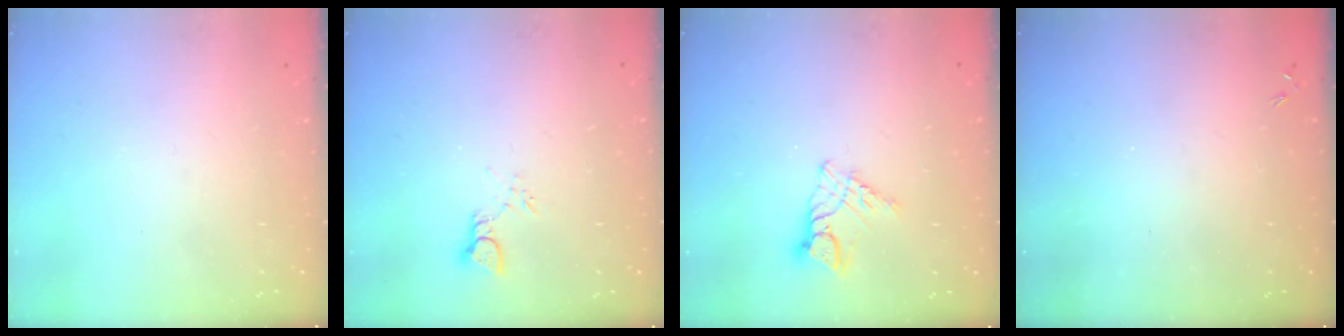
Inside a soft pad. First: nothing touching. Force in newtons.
{"total": 2.2, "press": 2.2, "slide": 0.1}
{"total": 8.1, "press": 8.1, "slide": 0.6}
{"total": 0.0}